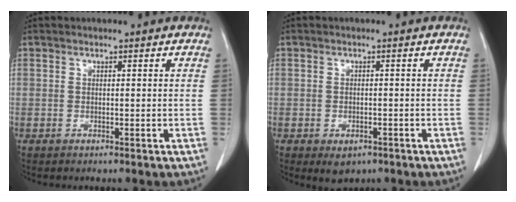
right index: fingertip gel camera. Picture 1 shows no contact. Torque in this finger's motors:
{"motor_torque": [0.64, -0.61, 0.14, 0.02]}